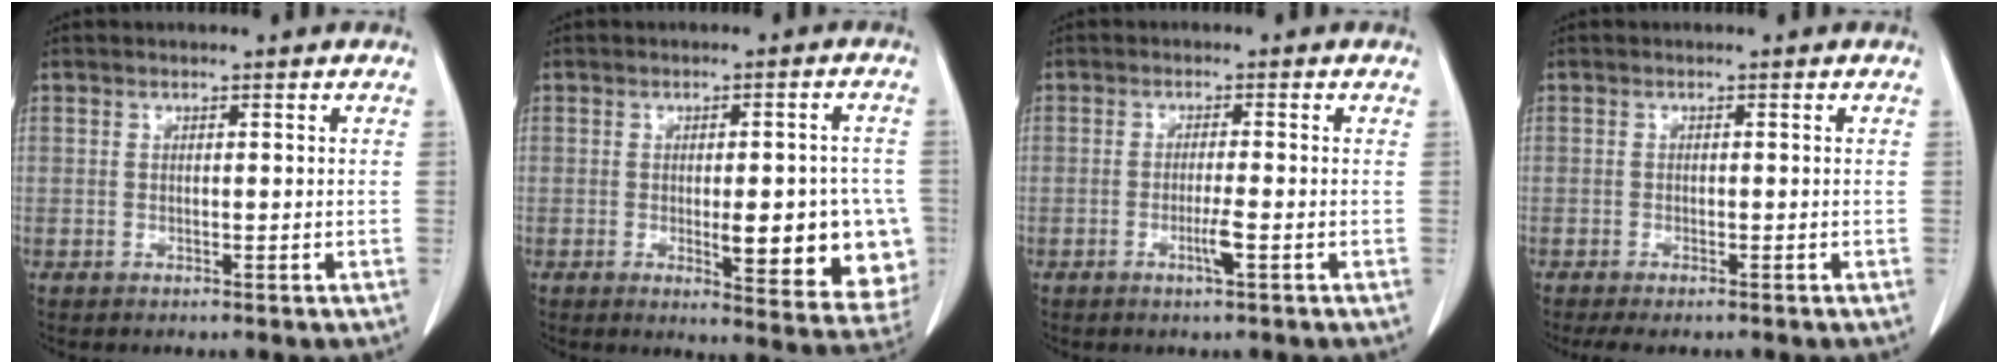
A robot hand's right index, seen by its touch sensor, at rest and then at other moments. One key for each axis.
{"total": 13.7, "fx": -2.4, "fy": 3.9, "fz": 12.9, "tx": -0.111, "ty": 0.005, "tz": -0.014}
{"total": 2.6, "fx": -1.2, "fy": -0.3, "fz": 2.3, "tx": -0.046, "ty": -0.005, "tz": -0.023}
{"total": 3.5, "fx": -2.8, "fy": 0.8, "fz": 1.8, "tx": -0.027, "ty": -0.009, "tz": -0.041}